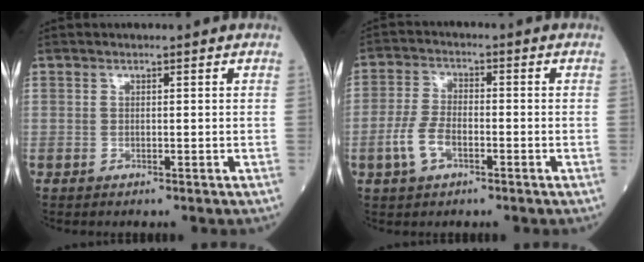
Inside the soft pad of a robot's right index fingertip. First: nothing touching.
{"total": 5.6, "force": [-2.2, 2.7, 4.3], "torque": [-0.102, 0.005, -0.043]}